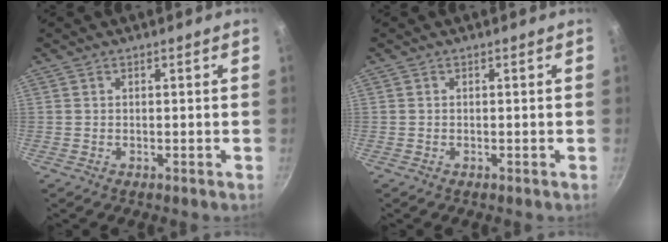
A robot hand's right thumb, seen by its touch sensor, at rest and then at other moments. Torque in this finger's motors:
{"motor_torque": [-0.07, 0.06, 0.03, -0.03, 0.00]}